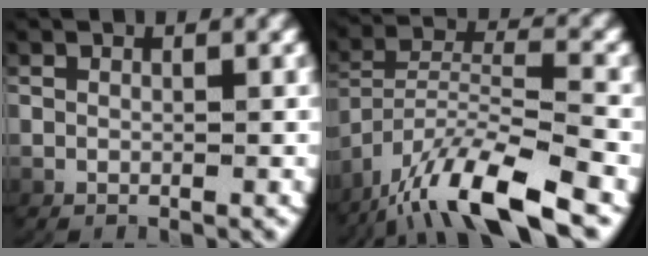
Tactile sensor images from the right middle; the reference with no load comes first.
{"total": 7.1, "force": [-3.6, 2.9, 5.4], "torque": [-0.111, -0.013, -0.050]}